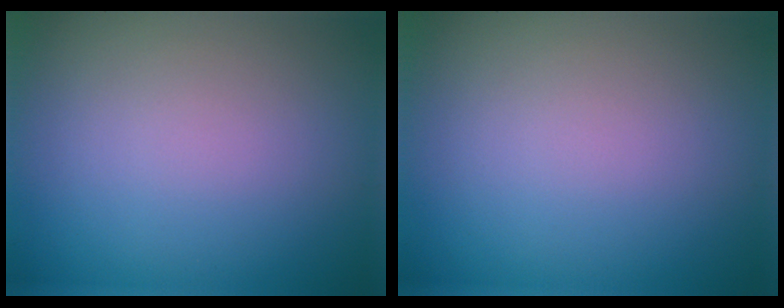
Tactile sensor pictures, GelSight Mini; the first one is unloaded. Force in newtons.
{"total": 0.0}